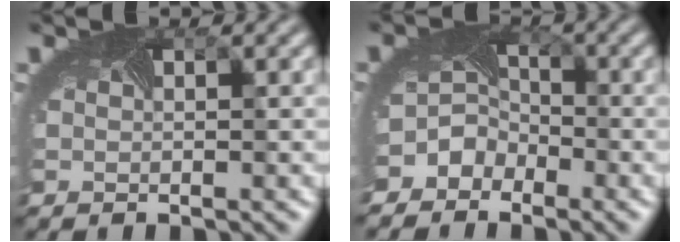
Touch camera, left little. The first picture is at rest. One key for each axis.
{"total": 3.6, "fx": -2.6, "fy": 2.5, "fz": 0.6, "tx": 0.012, "ty": 0.004, "tz": -0.049}